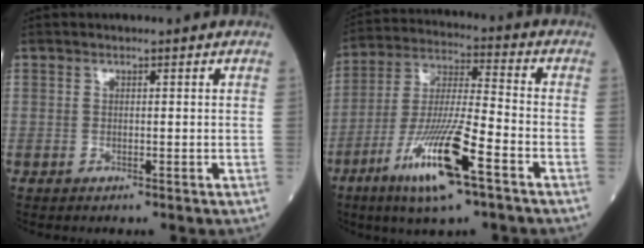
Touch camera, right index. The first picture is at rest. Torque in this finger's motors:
{"motor_torque": [1.57, -0.56, 0.95, 0.21]}